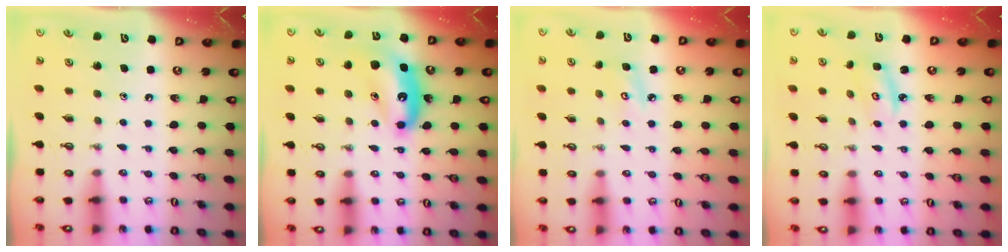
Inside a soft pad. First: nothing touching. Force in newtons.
{"total": 12.6, "press": 12.5, "slide": 1.1}
{"total": 4.8, "press": 4.7, "slide": 0.5}
{"total": 3.7, "press": 3.7, "slide": 0.2}